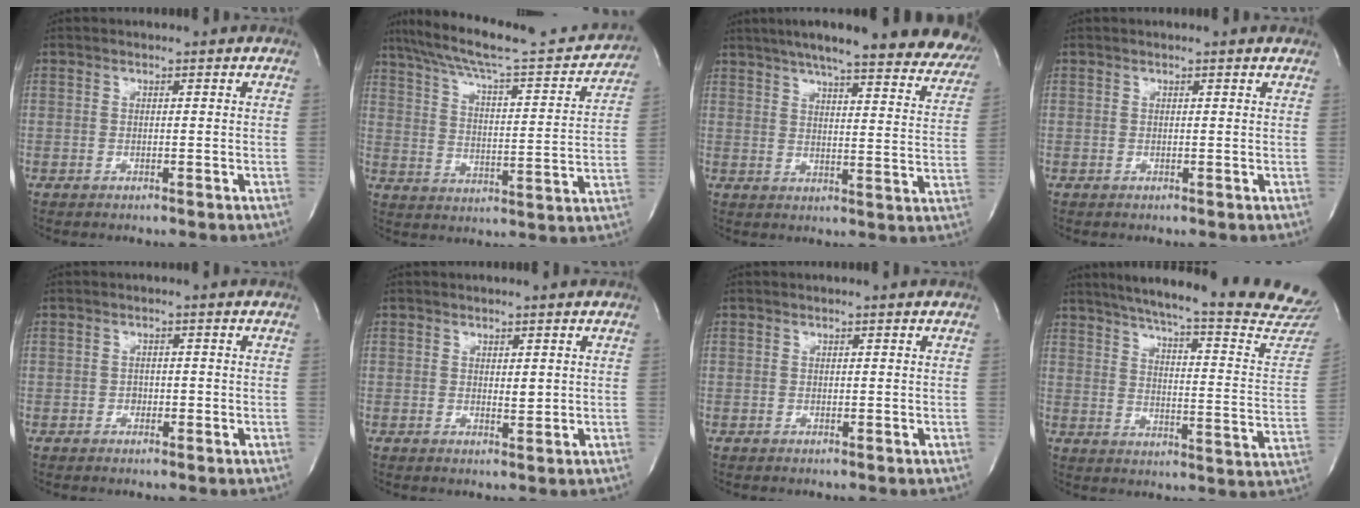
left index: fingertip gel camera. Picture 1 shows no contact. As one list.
[{"total": 23.3, "force": [20.8, 2.5, 10.3], "torque": [-0.167, -0.014, 0.286]}, {"total": 28.5, "force": [24.3, 4.5, 14.2], "torque": [-0.199, -0.036, 0.289]}, {"total": 1.0, "force": [1.0, 0.0, 0.4], "torque": [-0.014, 0.004, 0.008]}, {"total": 1.1, "force": [-0.6, 0.9, 0.5], "torque": [-0.004, 0.001, -0.009]}, {"total": 1.3, "force": [0.2, 0.5, 1.1], "torque": [-0.017, -0.008, 0.006]}, {"total": 0.0}, {"total": 30.2, "force": [26.8, 1.7, 13.8], "torque": [-0.196, -0.098, 0.326]}]